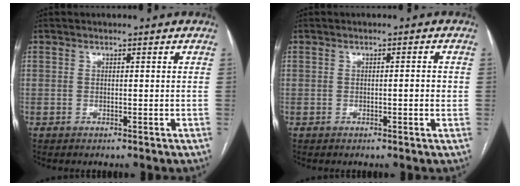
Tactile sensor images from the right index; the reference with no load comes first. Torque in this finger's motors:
{"motor_torque": [-0.03, 0.06, 0.06, 0.03]}